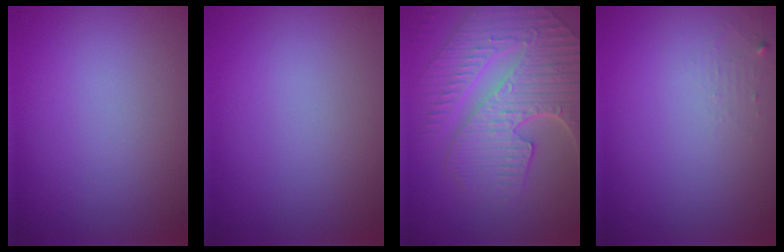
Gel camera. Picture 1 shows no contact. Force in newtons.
{"total": 0.0}
{"total": 9.2, "press": 6.2, "slide": 6.7}
{"total": 1.0, "press": 1.0, "slide": 0.1}